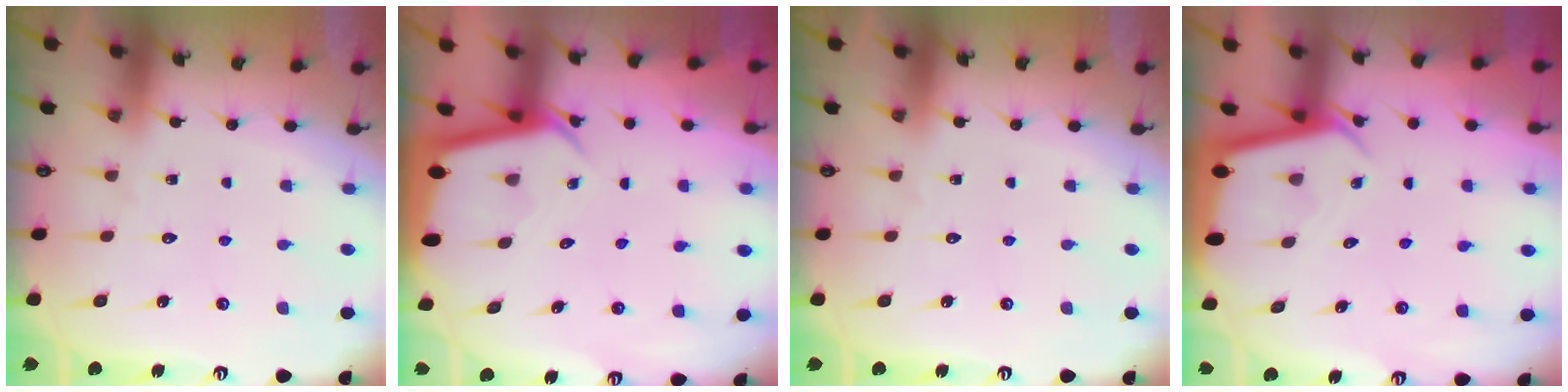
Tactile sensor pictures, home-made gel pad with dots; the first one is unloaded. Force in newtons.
{"total": 2.8, "press": 2.8, "slide": 0.3}
{"total": 0.0}
{"total": 2.7, "press": 2.7, "slide": 0.2}